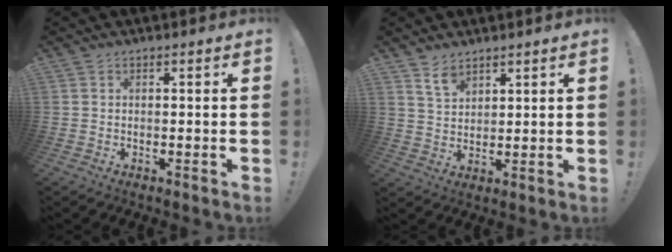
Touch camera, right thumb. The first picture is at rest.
{"total": 5.5, "force": [4.2, 2.7, 2.3], "torque": [-0.044, -0.022, 0.079]}